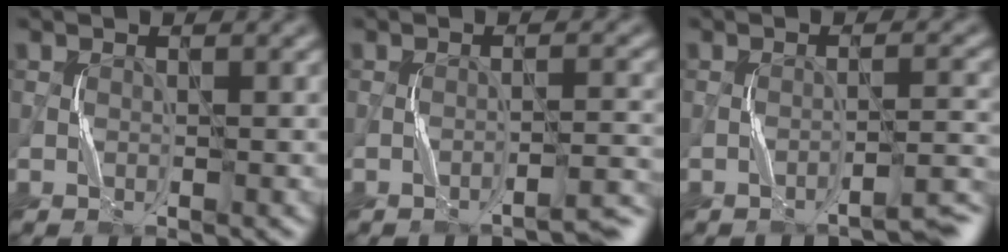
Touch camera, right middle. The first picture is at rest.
{"total": 2.3, "force": [-2.1, -0.1, 1.0], "torque": [-0.014, 0.011, -0.037]}
{"total": 2.6, "force": [-2.3, -0.1, 1.2], "torque": [-0.018, 0.011, -0.041]}